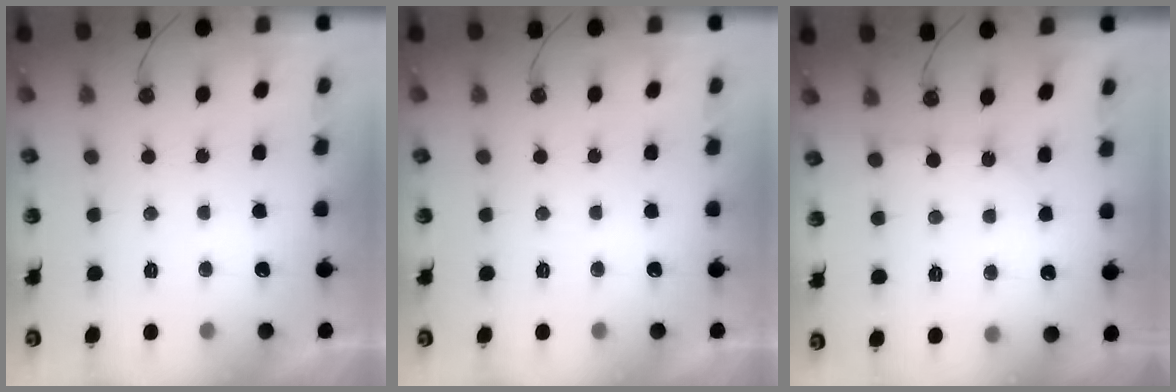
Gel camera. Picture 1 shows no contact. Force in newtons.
{"total": 0.0}
{"total": 3.2, "press": 3.2, "slide": 0.2}